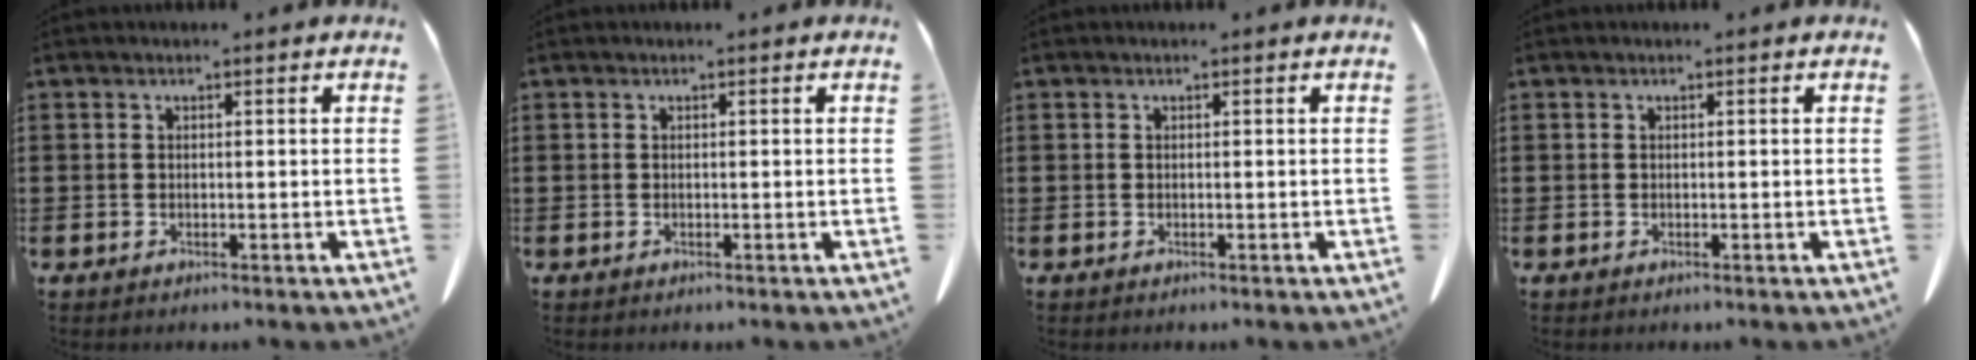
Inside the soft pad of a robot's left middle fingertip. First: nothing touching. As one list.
[{"total": 0.0}, {"total": 0.0}, {"total": 0.0}]